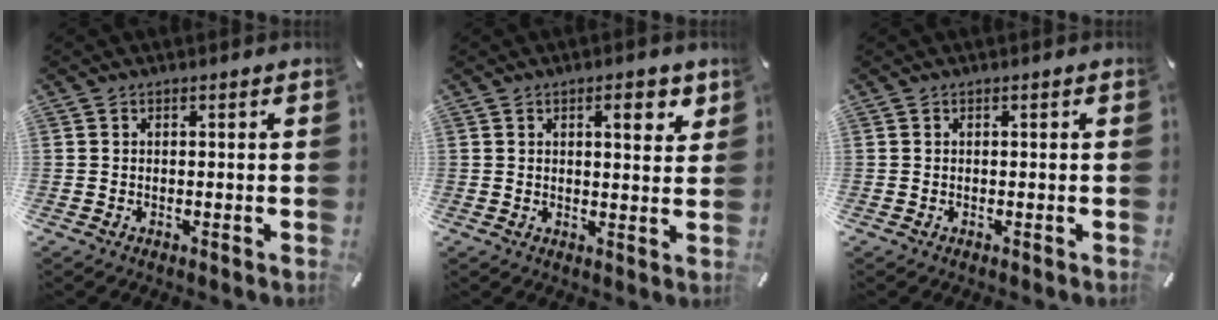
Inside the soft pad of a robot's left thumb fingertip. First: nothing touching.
{"total": 5.6, "force": [2.8, 1.9, 4.4], "torque": [-0.060, -0.008, 0.041]}
{"total": 0.0}